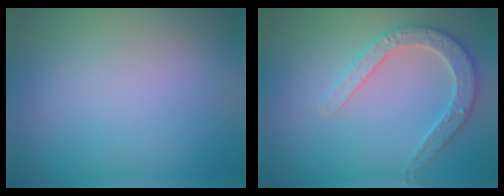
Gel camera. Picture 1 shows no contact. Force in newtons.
{"total": 3.3, "press": 3.2, "slide": 0.8}